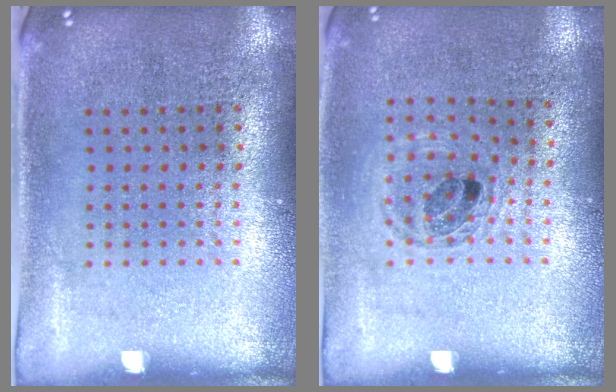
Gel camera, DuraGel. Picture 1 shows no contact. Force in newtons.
{"total": 0.9, "press": 0.9, "slide": 0.2}